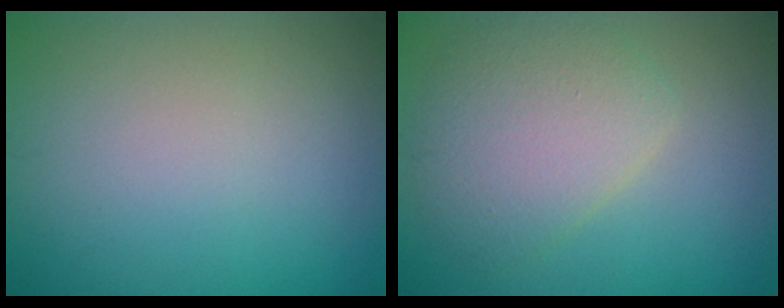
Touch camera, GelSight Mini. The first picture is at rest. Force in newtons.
{"total": 4.4, "press": 4.4, "slide": 0.1}